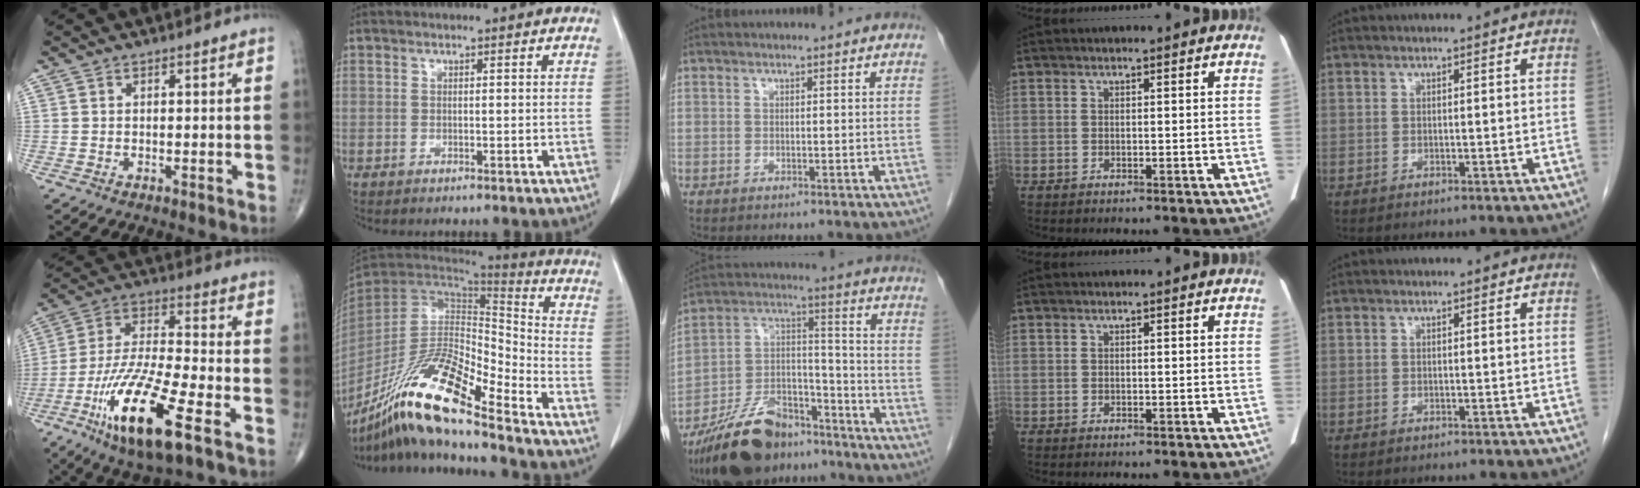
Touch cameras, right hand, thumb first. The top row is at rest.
{"thumb": {"total": 19.6, "force": [-9.4, 4.5, 16.6], "torque": [-0.349, 0.020, -0.168]}, "index": {"total": 19.9, "force": [-14.5, 2.4, 13.4], "torque": [-0.272, -0.021, -0.272]}, "middle": {"total": 17.4, "force": [-13.7, 6.8, 8.2], "torque": [-0.154, 0.022, -0.236]}}